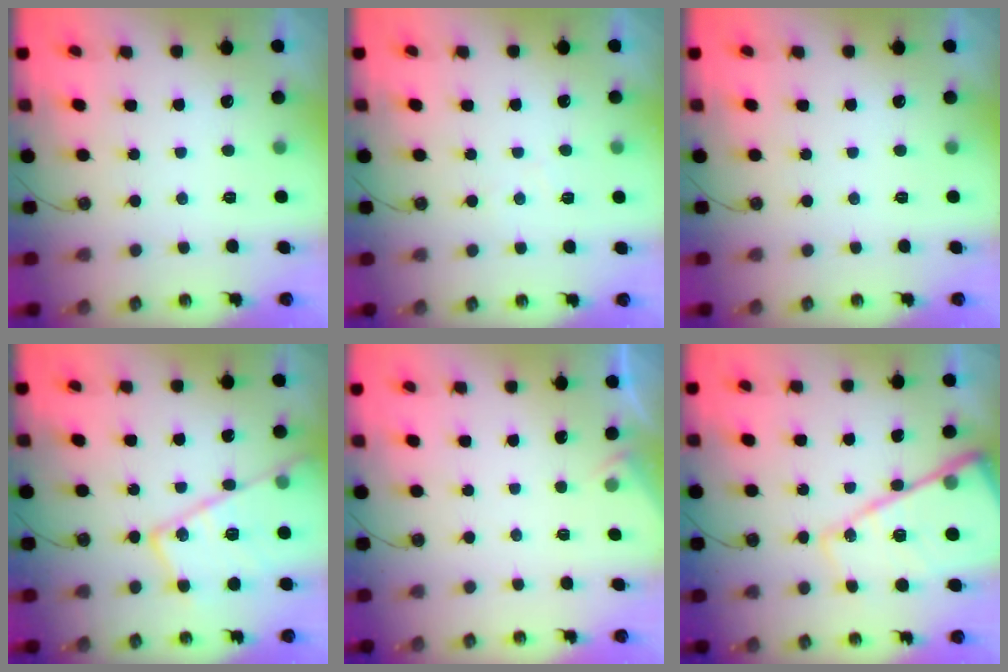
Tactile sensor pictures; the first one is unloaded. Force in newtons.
{"total": 3.7, "press": 3.7, "slide": 0.6}
{"total": 0.0}
{"total": 19.1, "press": 19.0, "slide": 1.4}
{"total": 2.2, "press": 2.1, "slide": 0.4}
{"total": 22.1, "press": 22.0, "slide": 2.4}